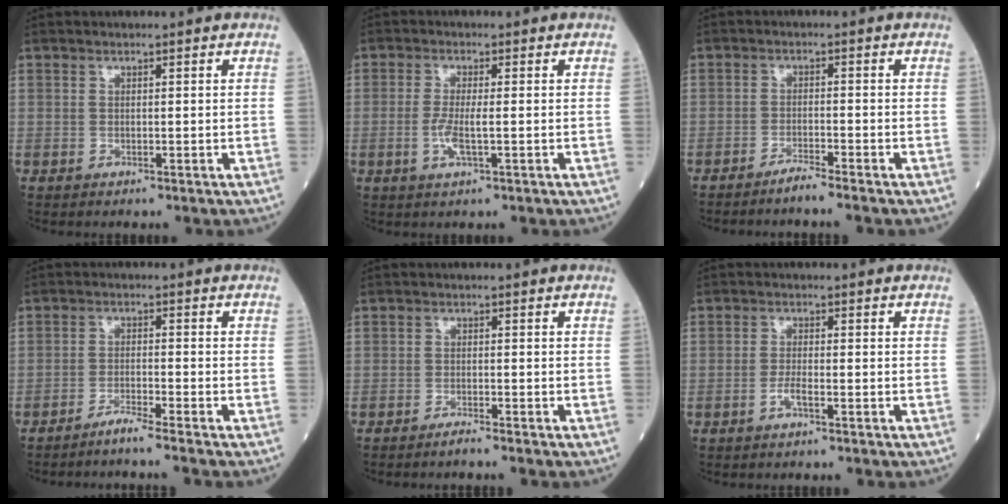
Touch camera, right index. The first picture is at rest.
{"total": 3.5, "force": [-0.8, 0.4, 3.4], "torque": [-0.078, -0.007, -0.015]}
{"total": 2.6, "force": [-2.3, -0.7, 0.9], "torque": [-0.021, -0.005, -0.047]}
{"total": 3.4, "force": [-2.9, -1.2, 1.2], "torque": [-0.028, -0.010, -0.059]}
{"total": 1.5, "force": [-1.4, -0.3, 0.5], "torque": [-0.013, -0.001, -0.028]}
{"total": 1.8, "force": [-1.0, 0.1, 1.5], "torque": [-0.033, -0.001, -0.022]}